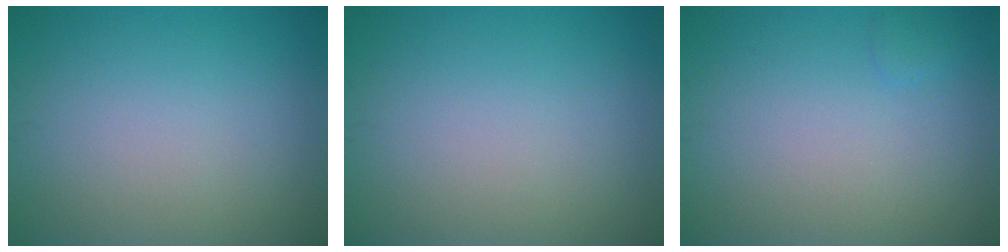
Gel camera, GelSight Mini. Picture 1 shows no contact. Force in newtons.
{"total": 0.0}
{"total": 0.6, "press": 0.6, "slide": 0.1}